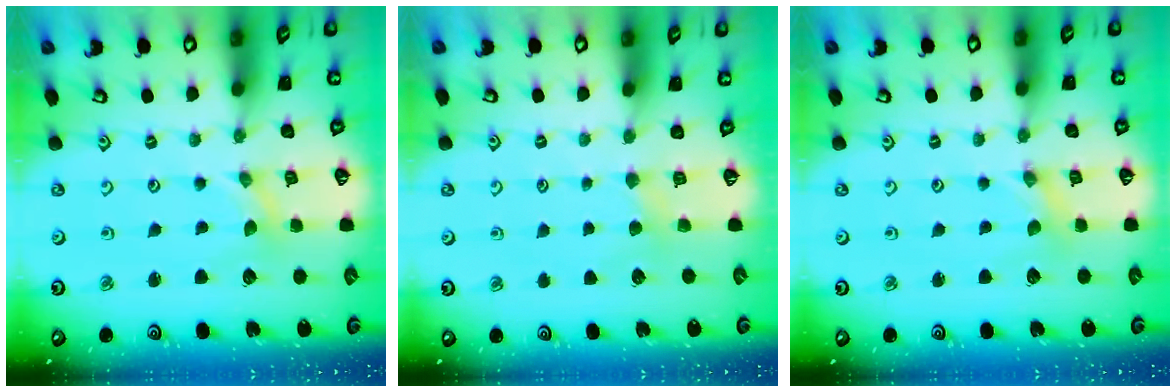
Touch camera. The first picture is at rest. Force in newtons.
{"total": 2.1, "press": 2.0, "slide": 0.4}
{"total": 0.0}